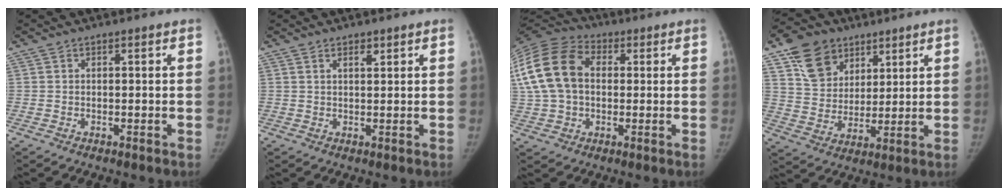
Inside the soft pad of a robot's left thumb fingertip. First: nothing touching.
{"total": 1.7, "force": [1.1, 0.6, 1.0], "torque": [-0.011, -0.006, 0.018]}
{"total": 21.3, "force": [3.6, 15.3, 14.4], "torque": [-0.327, 0.043, 0.065]}
{"total": 12.6, "force": [7.2, 9.2, 4.8], "torque": [-0.058, -0.025, 0.136]}